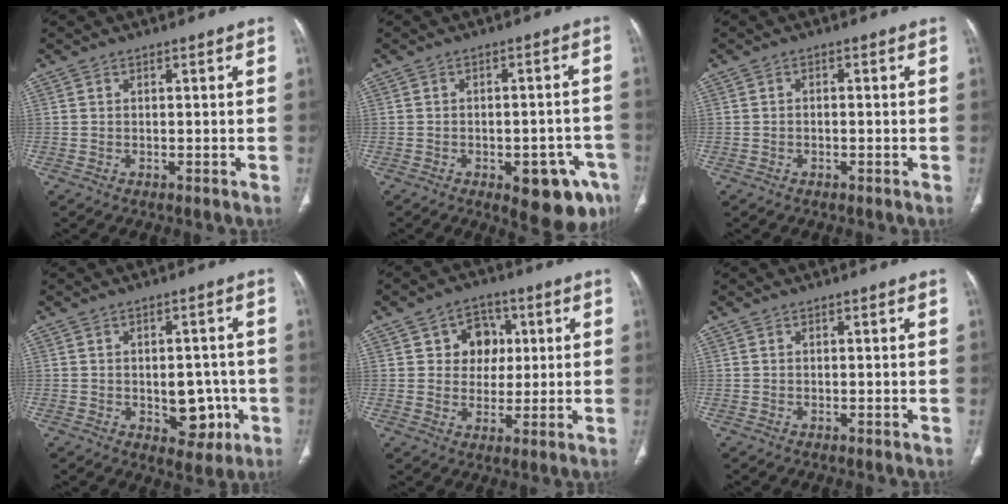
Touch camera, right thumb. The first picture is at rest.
{"total": 11.4, "force": [-5.5, 4.9, 8.7], "torque": [-0.080, 0.023, -0.061]}
{"total": 0.7, "force": [-0.3, 0.4, 0.5], "torque": [-0.008, 0.004, -0.006]}
{"total": 7.8, "force": [-1.7, 5.1, 5.6], "torque": [-0.037, 0.007, -0.011]}
{"total": 8.2, "force": [2.1, 6.8, 3.9], "torque": [-0.015, -0.001, 0.031]}
{"total": 0.0}